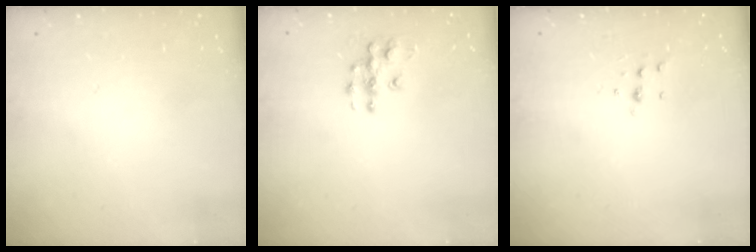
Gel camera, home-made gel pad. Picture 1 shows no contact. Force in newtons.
{"total": 8.2, "press": 8.2, "slide": 0.4}
{"total": 4.5, "press": 4.3, "slide": 1.3}